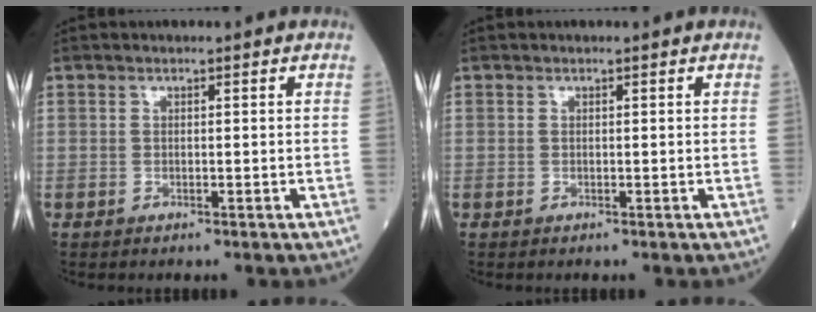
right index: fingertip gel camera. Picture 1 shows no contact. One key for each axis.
{"total": 0.0}